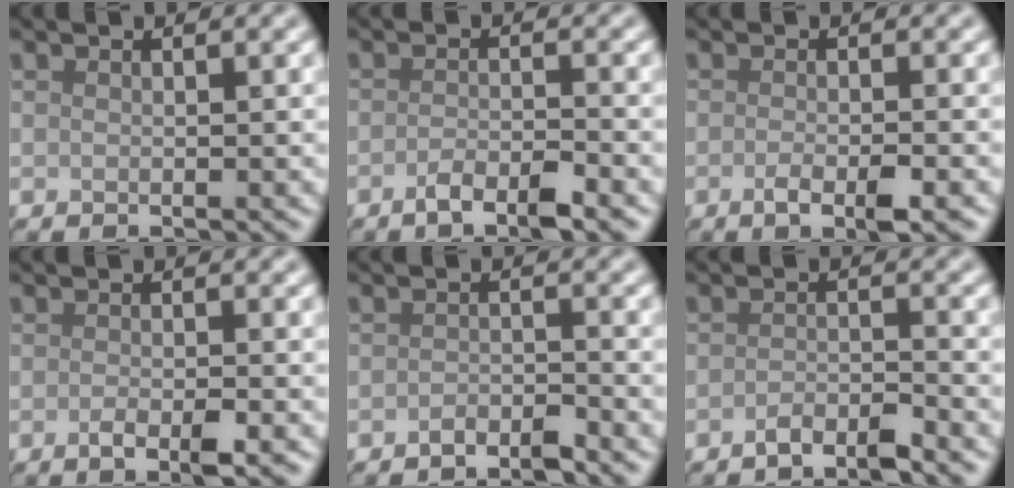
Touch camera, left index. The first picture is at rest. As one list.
[{"total": 3.0, "force": [-1.8, 0.7, 2.4], "torque": [-0.043, 0.001, -0.037]}, {"total": 2.9, "force": [-1.2, 0.8, 2.6], "torque": [-0.042, -0.003, -0.022]}, {"total": 2.6, "force": [-1.1, 0.6, 2.2], "torque": [-0.037, -0.003, -0.020]}, {"total": 1.7, "force": [-1.4, 0.4, 0.9], "torque": [-0.016, 0.003, -0.028]}, {"total": 2.4, "force": [-1.8, 0.5, 1.5], "torque": [-0.024, 0.004, -0.038]}]